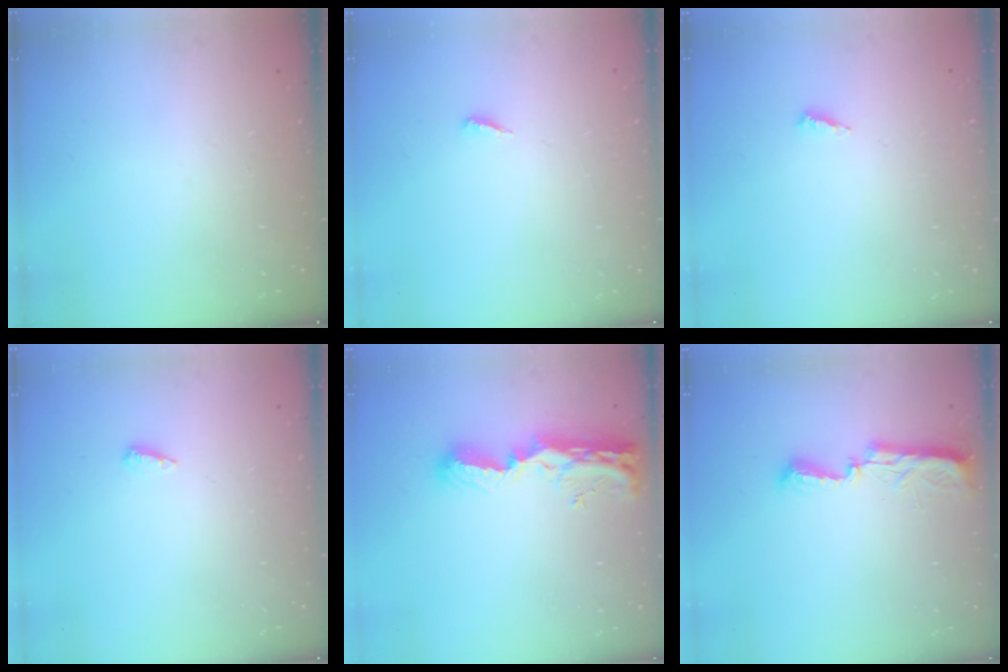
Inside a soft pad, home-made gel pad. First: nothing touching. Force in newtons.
{"total": 3.0, "press": 3.0, "slide": 0.2}
{"total": 3.9, "press": 3.9, "slide": 0.2}
{"total": 6.0, "press": 6.0, "slide": 0.6}
{"total": 10.3, "press": 10.2, "slide": 1.2}
{"total": 7.7, "press": 7.6, "slide": 0.7}